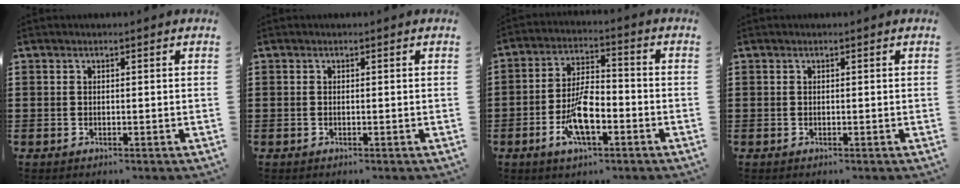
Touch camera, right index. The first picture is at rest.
{"total": 0.0}
{"total": 8.8, "force": [-3.3, 3.5, 7.3], "torque": [-0.150, -0.001, -0.061]}
{"total": 0.0}